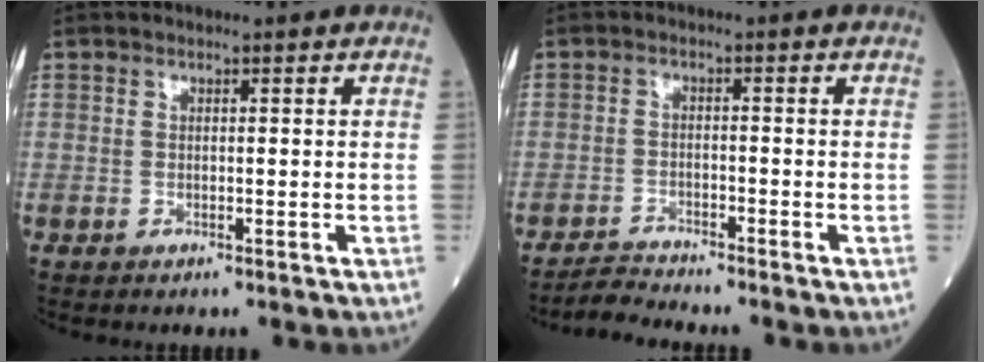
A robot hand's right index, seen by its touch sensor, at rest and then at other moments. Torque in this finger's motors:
{"motor_torque": [0.01, -0.01, 0.04, 0.01]}